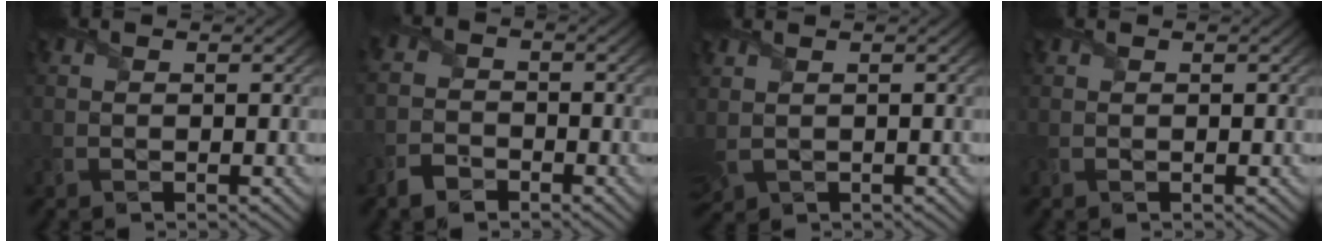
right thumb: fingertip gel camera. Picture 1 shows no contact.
{"total": 2.9, "force": [-2.3, 1.6, 0.9], "torque": [-0.027, -0.001, -0.056]}
{"total": 1.7, "force": [0.5, 1.0, 1.3], "torque": [-0.048, 0.001, 0.018]}
{"total": 0.0}